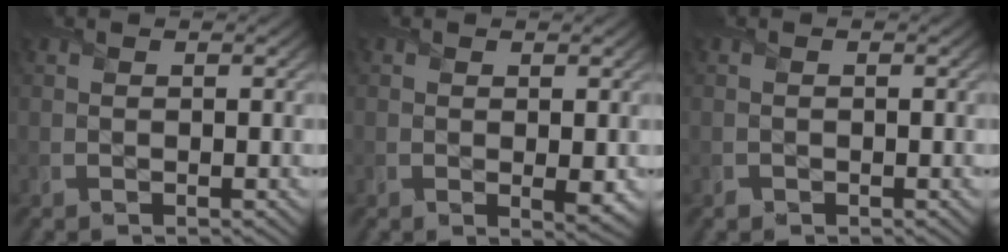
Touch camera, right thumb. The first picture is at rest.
{"total": 1.4, "force": [0.0, 0.4, 1.4], "torque": [-0.025, -0.008, 0.003]}
{"total": 0.0}